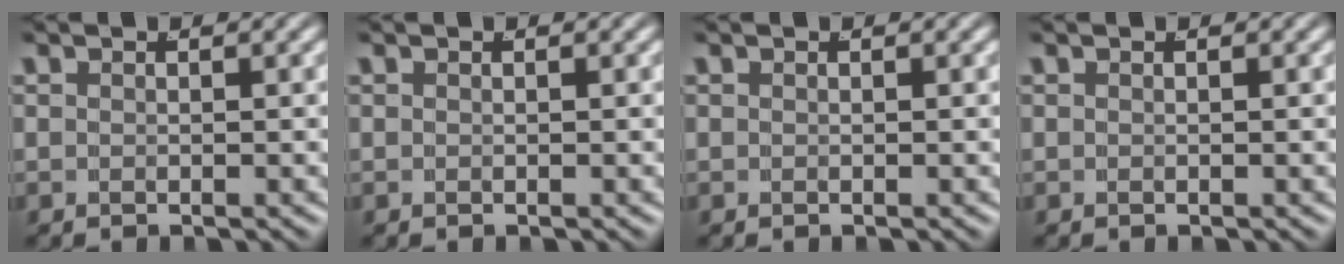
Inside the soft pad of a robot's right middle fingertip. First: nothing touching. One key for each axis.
{"total": 0.0}
{"total": 0.0}
{"total": 0.0}